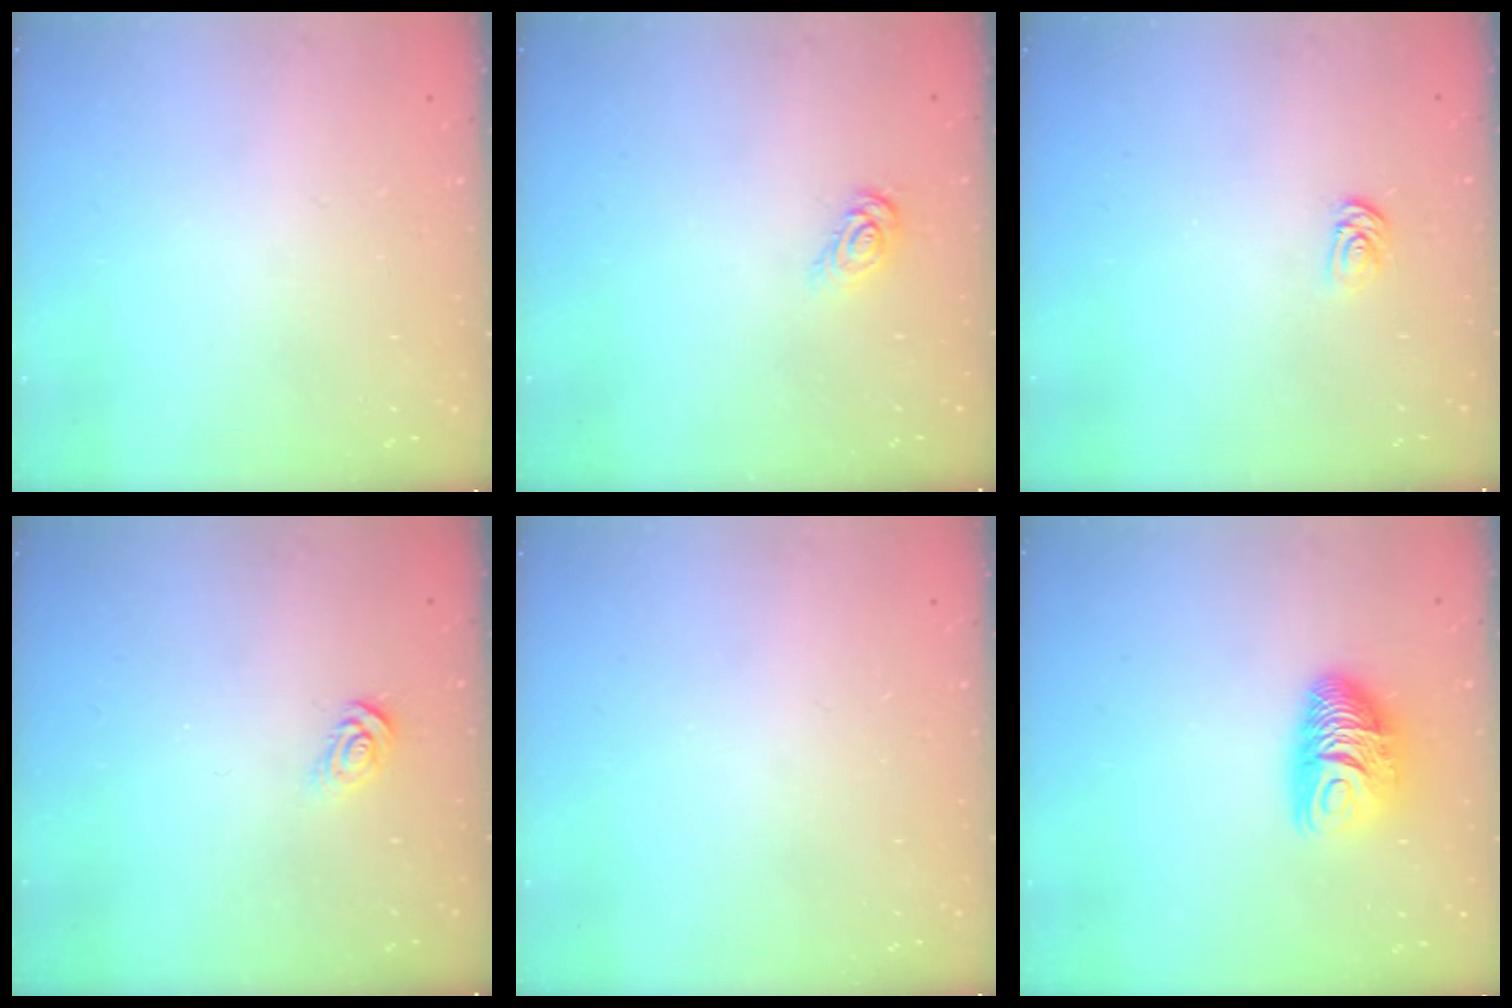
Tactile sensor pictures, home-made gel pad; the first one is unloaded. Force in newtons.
{"total": 3.4, "press": 3.4, "slide": 0.1}
{"total": 2.0, "press": 2.0, "slide": 0.3}
{"total": 3.4, "press": 3.4, "slide": 0.4}
{"total": 0.0}
{"total": 9.6, "press": 9.6, "slide": 0.4}